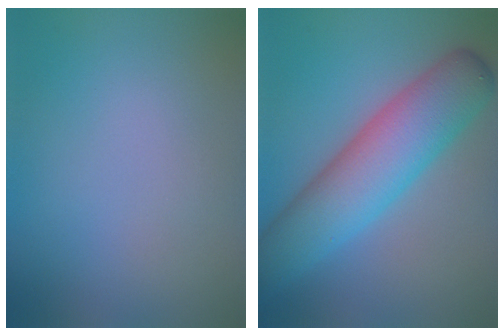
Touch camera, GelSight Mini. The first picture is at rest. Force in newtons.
{"total": 8.5, "press": 8.5, "slide": 0.1}